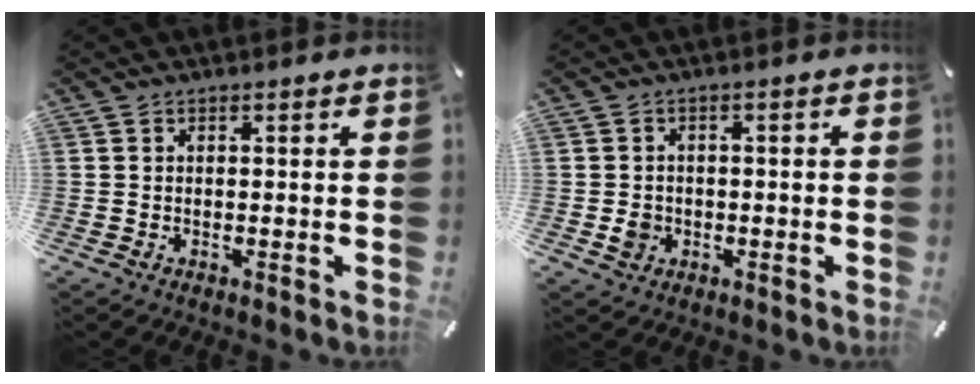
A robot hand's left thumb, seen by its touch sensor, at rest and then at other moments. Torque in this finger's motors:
{"motor_torque": [0.52, 0.71, 0.24, 0.06, 0.00]}